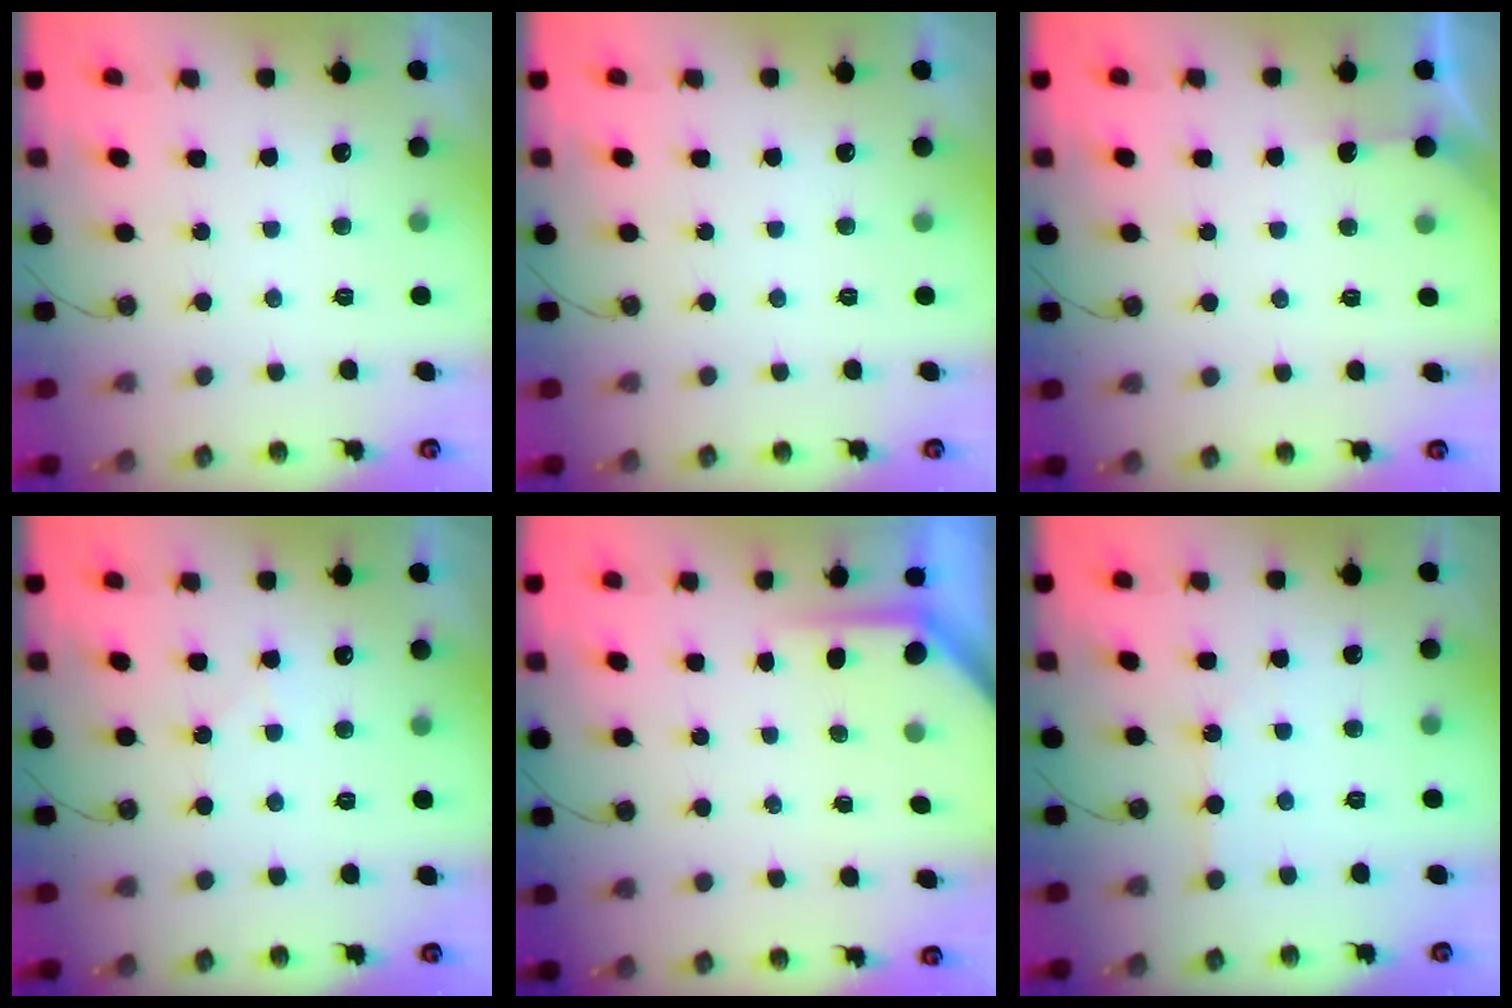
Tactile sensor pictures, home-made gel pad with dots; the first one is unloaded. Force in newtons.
{"total": 0.0}
{"total": 3.0, "press": 3.0, "slide": 0.3}
{"total": 4.7, "press": 4.6, "slide": 0.6}
{"total": 4.0, "press": 4.0, "slide": 0.2}
{"total": 1.4, "press": 1.3, "slide": 0.3}